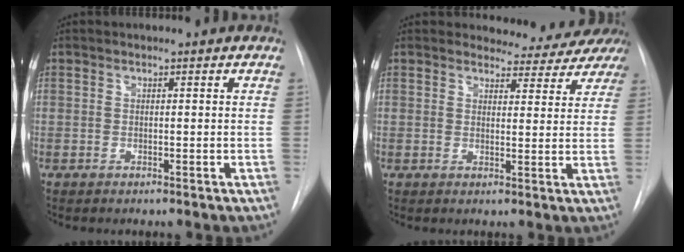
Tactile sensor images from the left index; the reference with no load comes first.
{"total": 7.3, "force": [7.0, 1.9, 0.2], "torque": [0.015, -0.012, 0.063]}